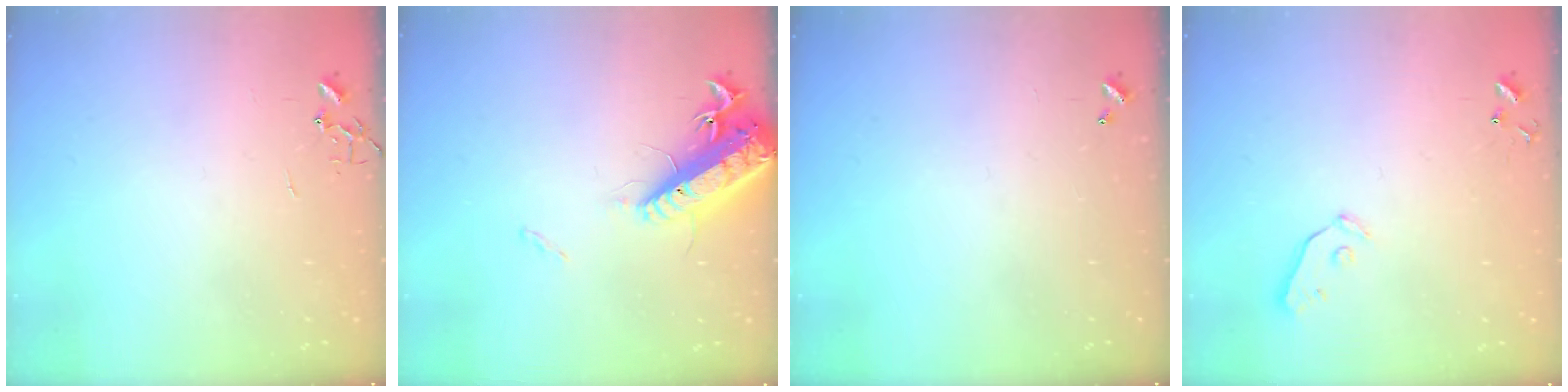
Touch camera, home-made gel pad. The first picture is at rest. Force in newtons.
{"total": 16.7, "press": 16.2, "slide": 4.1}
{"total": 0.0}
{"total": 4.7, "press": 4.6, "slide": 0.7}